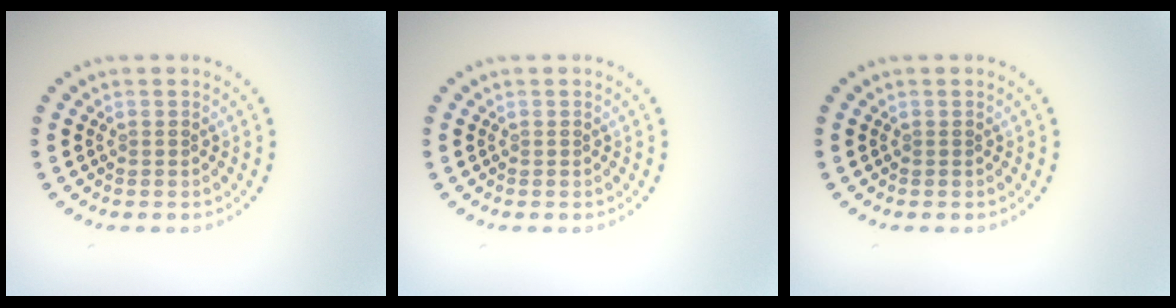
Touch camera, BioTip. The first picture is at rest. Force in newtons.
{"total": 0.0}
{"total": 0.0}